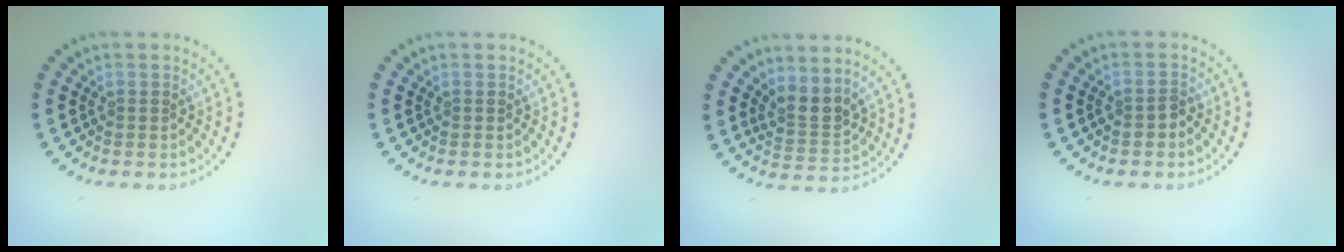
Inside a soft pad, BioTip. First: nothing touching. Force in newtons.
{"total": 0.0}
{"total": 2.6, "press": 2.0, "slide": 1.7}
{"total": 1.1, "press": 1.1, "slide": 0.4}